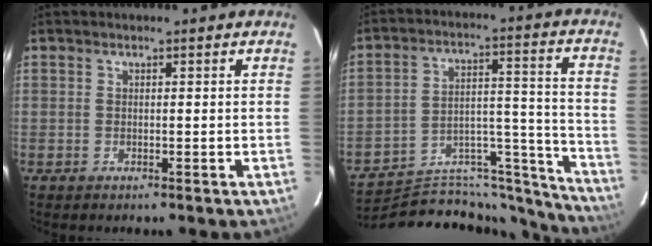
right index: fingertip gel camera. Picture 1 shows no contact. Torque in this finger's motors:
{"motor_torque": [-0.89, -1.25, -0.67, -0.13]}